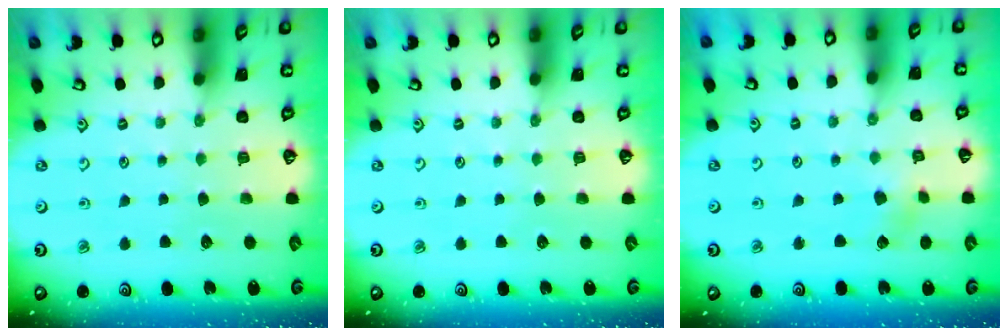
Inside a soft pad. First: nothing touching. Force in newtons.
{"total": 0.0}
{"total": 2.5, "press": 2.5, "slide": 0.4}